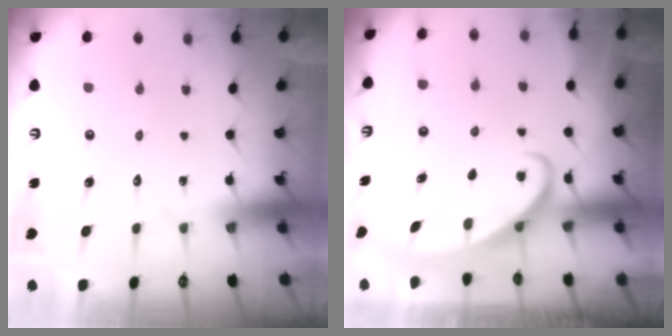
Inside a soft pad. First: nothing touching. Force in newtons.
{"total": 2.6, "press": 2.6, "slide": 0.4}